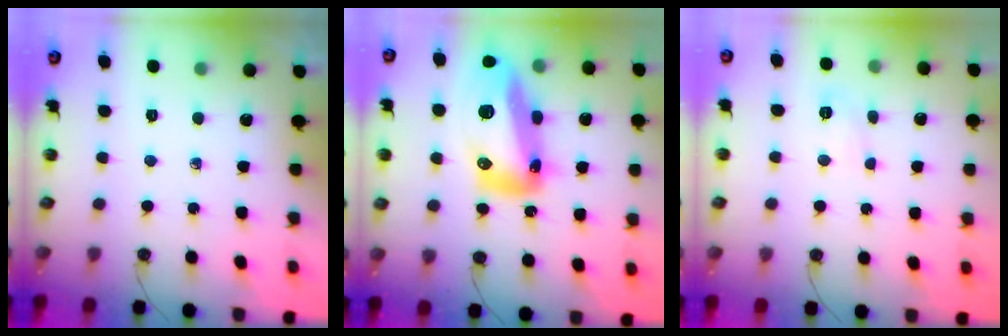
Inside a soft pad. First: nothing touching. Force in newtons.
{"total": 21.6, "press": 21.4, "slide": 2.6}
{"total": 3.9, "press": 3.9, "slide": 0.4}